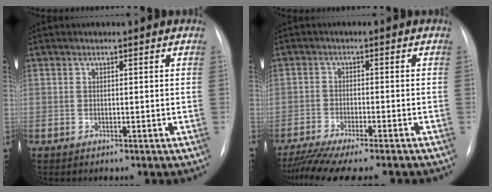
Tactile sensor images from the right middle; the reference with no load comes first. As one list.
[{"total": 12.6, "force": [-11.0, 0.7, 6.1], "torque": [-0.089, -0.021, -0.166]}]